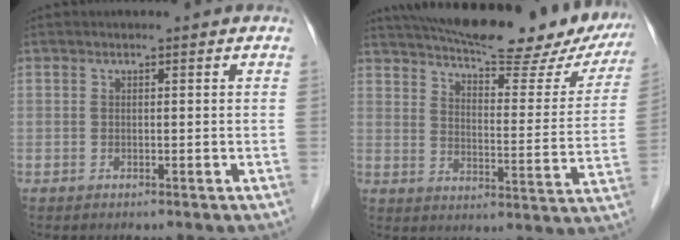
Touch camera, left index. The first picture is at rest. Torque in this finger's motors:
{"motor_torque": [1.14, -1.00, 0.09, 0.03]}